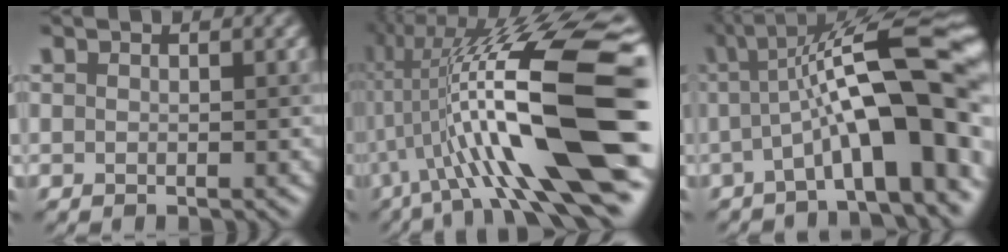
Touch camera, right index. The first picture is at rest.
{"total": 15.7, "force": [-0.7, 3.2, 15.4], "torque": [-0.259, 0.026, -0.009]}
{"total": 13.2, "force": [-0.3, 3.1, 12.8], "torque": [-0.186, 0.025, -0.009]}